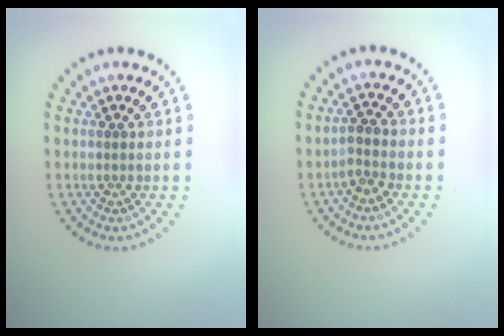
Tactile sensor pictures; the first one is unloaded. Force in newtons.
{"total": 1.5, "press": 1.1, "slide": 1.0}